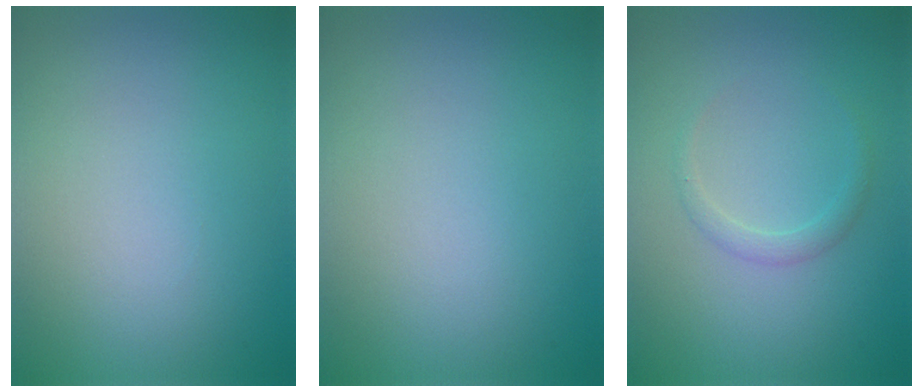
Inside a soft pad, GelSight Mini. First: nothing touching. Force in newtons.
{"total": 0.0}
{"total": 1.2, "press": 1.2, "slide": 0.1}